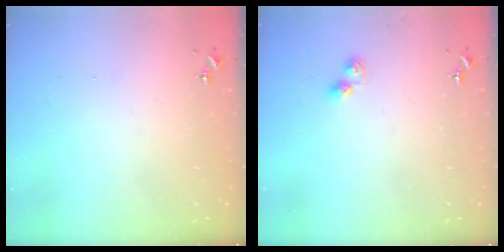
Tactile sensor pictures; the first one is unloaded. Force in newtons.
{"total": 5.8, "press": 5.8, "slide": 0.6}